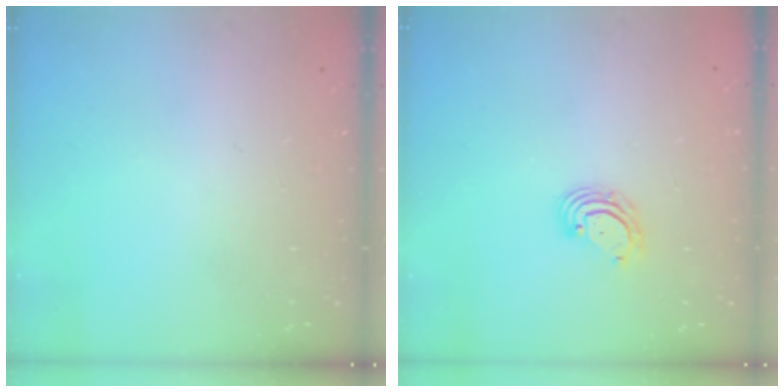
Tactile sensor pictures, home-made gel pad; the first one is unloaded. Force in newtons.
{"total": 4.0, "press": 4.0, "slide": 0.4}